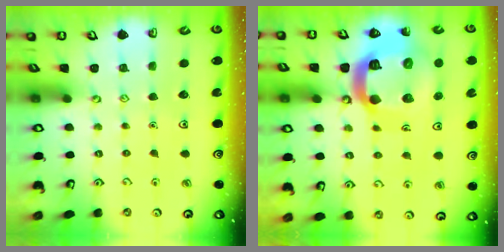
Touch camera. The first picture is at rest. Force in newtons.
{"total": 22.0, "press": 21.8, "slide": 2.4}